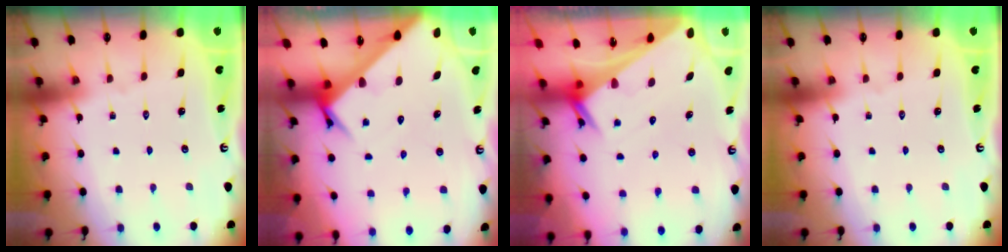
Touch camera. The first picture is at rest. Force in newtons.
{"total": 4.6, "press": 4.6, "slide": 0.3}
{"total": 3.7, "press": 3.7, "slide": 0.3}
{"total": 0.0}